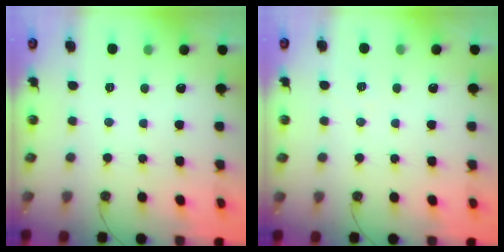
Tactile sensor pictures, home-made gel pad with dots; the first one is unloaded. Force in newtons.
{"total": 6.0, "press": 4.4, "slide": 4.2}